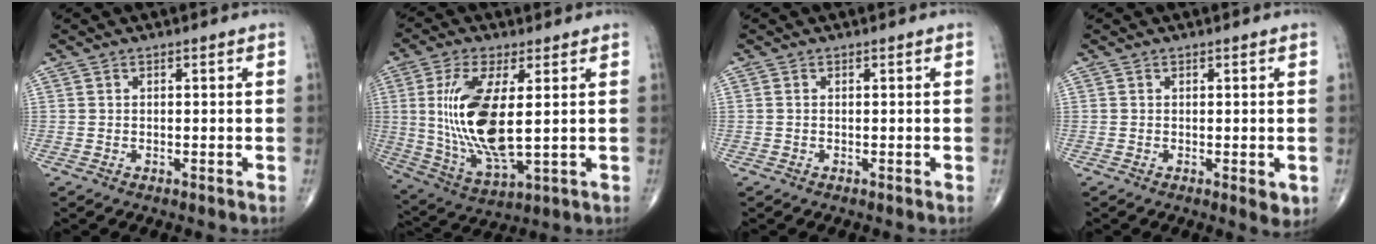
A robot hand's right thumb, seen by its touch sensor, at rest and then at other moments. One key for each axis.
{"total": 16.5, "fx": 1.8, "fy": 6.0, "fz": 15.2, "tx": -0.319, "ty": -0.022, "tz": 0.045}
{"total": 0.0}
{"total": 2.4, "fx": -0.4, "fy": 0.9, "fz": 2.2, "tx": -0.027, "ty": -0.007, "tz": -0.005}